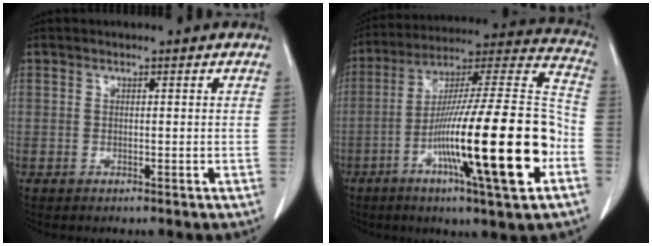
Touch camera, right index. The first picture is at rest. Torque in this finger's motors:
{"motor_torque": [1.67, -0.47, 0.72, 0.21]}